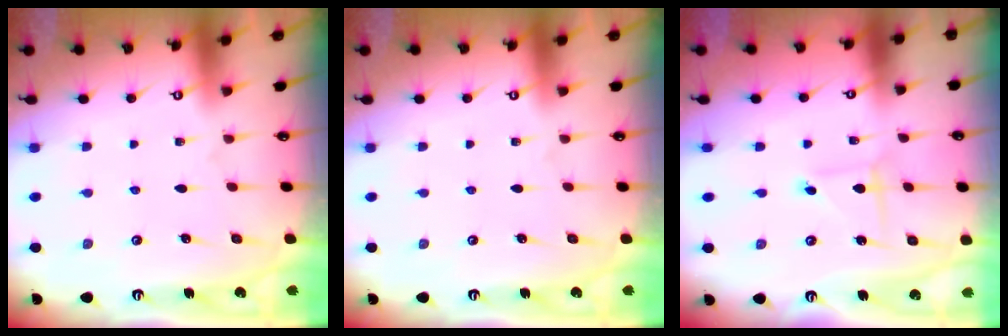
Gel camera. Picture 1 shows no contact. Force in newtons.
{"total": 0.0}
{"total": 1.5, "press": 1.5, "slide": 0.1}